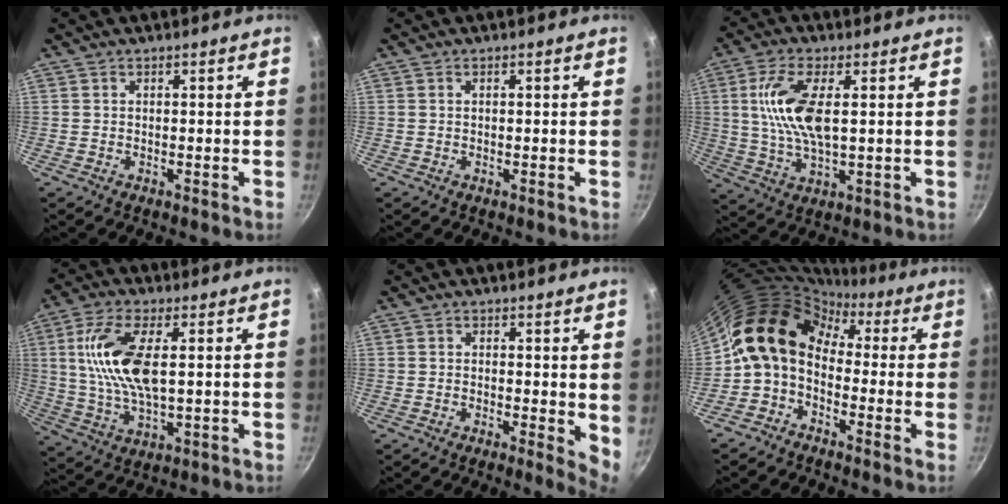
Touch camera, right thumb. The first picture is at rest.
{"total": 0.0}
{"total": 11.5, "force": [2.0, 4.5, 10.3], "torque": [-0.208, -0.001, 0.040]}
{"total": 13.3, "force": [2.5, 5.4, 11.9], "torque": [-0.238, -0.001, 0.049]}
{"total": 4.1, "force": [0.5, 1.7, 3.7], "torque": [-0.045, -0.008, 0.003]}
{"total": 13.3, "force": [0.8, 9.9, 8.8], "torque": [-0.139, 0.041, -0.015]}